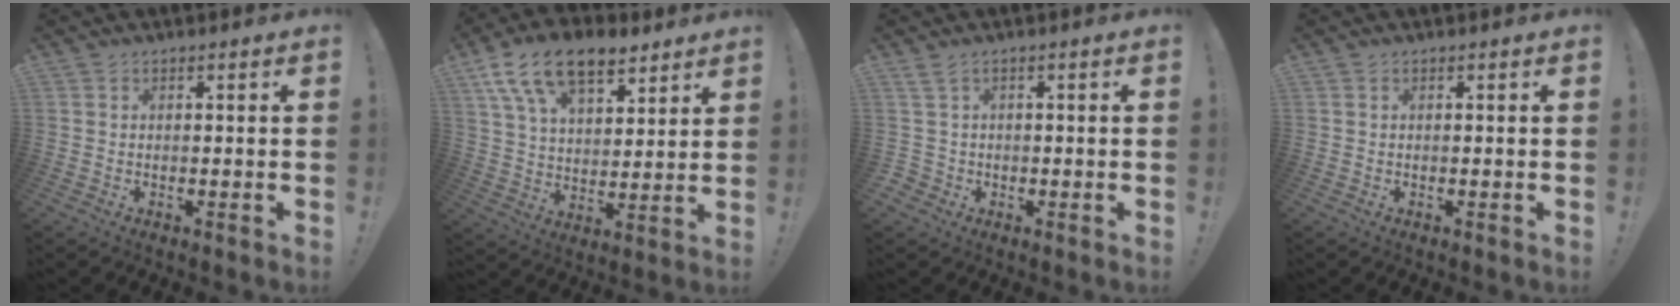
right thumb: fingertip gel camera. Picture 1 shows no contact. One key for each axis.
{"total": 16.5, "fx": 10.4, "fy": 8.6, "fz": 9.5, "tx": -0.170, "ty": -0.052, "tz": 0.190}
{"total": 2.7, "fx": 0.6, "fy": 2.5, "fz": 0.9, "tx": -0.023, "ty": 0.004, "tz": 0.015}
{"total": 0.0}